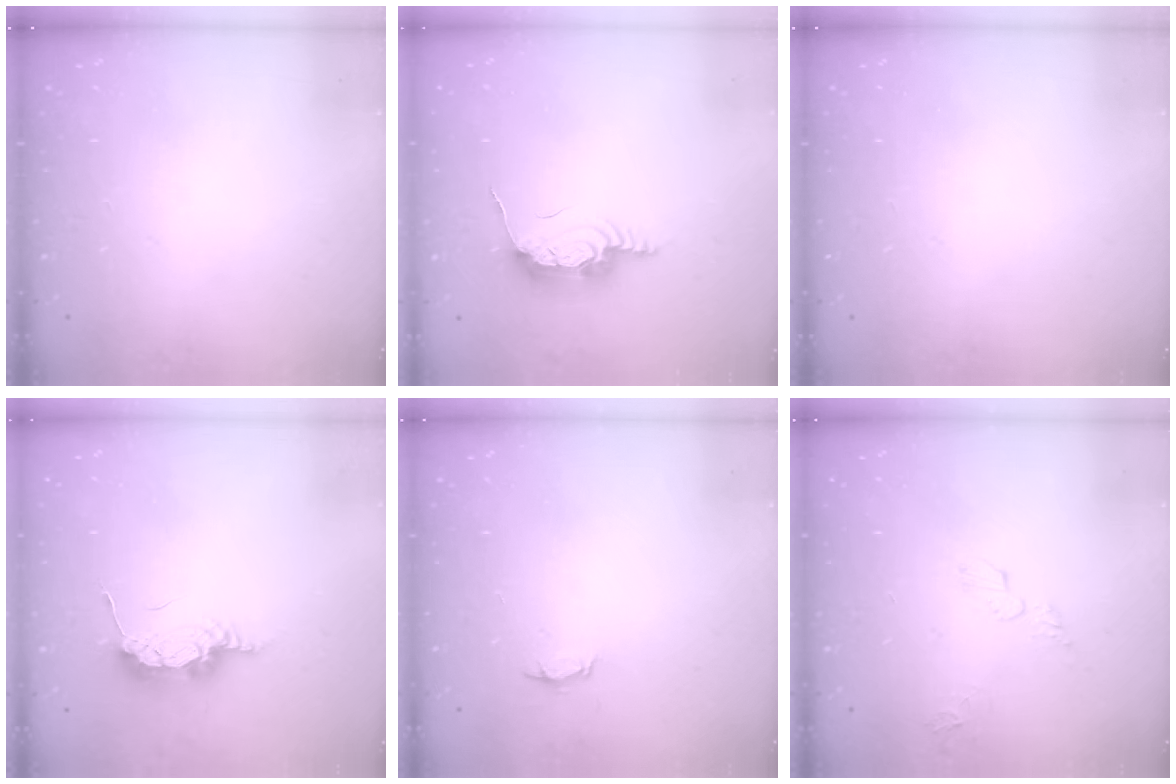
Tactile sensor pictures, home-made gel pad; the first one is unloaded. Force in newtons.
{"total": 10.3, "press": 10.1, "slide": 1.8}
{"total": 0.0}
{"total": 10.9, "press": 8.7, "slide": 6.6}
{"total": 2.8, "press": 2.8, "slide": 0.3}
{"total": 3.6, "press": 3.6, "slide": 0.0}